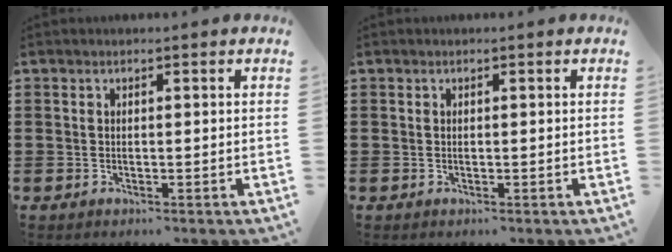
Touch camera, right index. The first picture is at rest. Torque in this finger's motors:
{"motor_torque": [0.00, 2.14, 0.00, 0.00]}